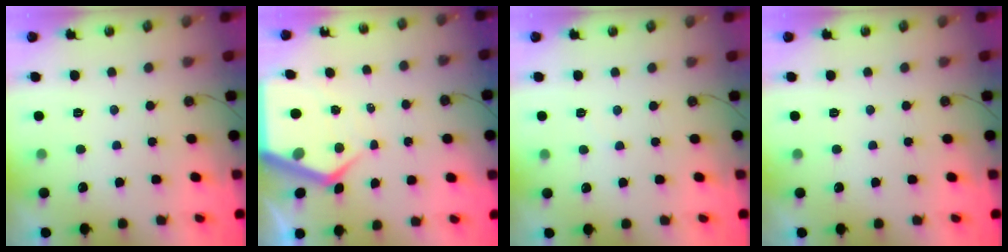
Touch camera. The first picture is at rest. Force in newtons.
{"total": 7.9, "press": 7.9, "slide": 0.8}
{"total": 2.4, "press": 2.4, "slide": 0.4}
{"total": 0.0}